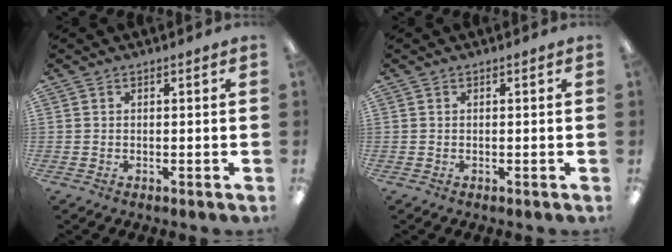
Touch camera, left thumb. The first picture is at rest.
{"total": 0.0}